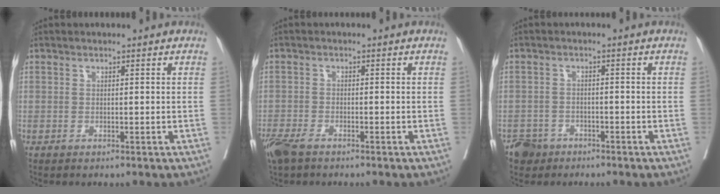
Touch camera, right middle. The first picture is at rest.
{"total": 5.2, "force": [-3.9, 1.9, 2.9], "torque": [-0.059, -0.011, -0.073]}
{"total": 3.6, "force": [-2.5, 2.5, 0.0], "torque": [0.001, 0.007, -0.045]}